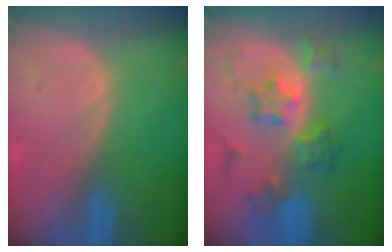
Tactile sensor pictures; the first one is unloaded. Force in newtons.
{"total": 6.8, "press": 6.8, "slide": 0.2}